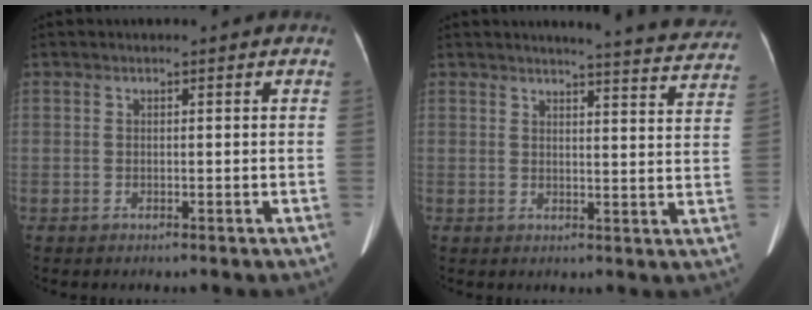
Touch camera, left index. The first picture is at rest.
{"total": 12.7, "force": [12.3, 0.4, 3.2], "torque": [-0.029, -0.058, 0.118]}